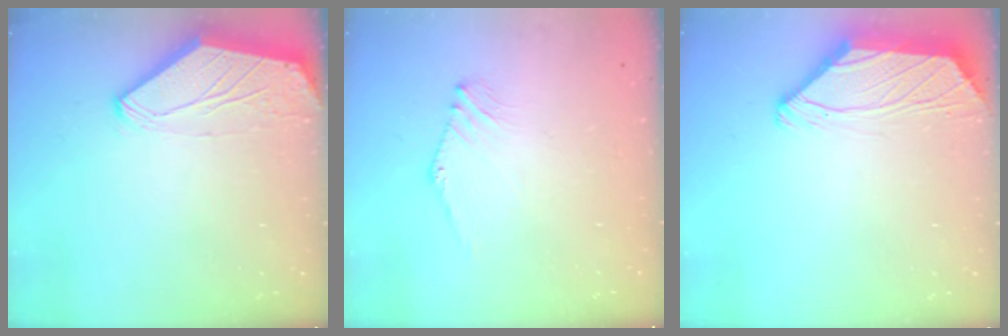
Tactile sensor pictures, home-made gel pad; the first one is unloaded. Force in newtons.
{"total": 1.2, "press": 1.1, "slide": 0.4}
{"total": 1.6, "press": 1.5, "slide": 0.6}